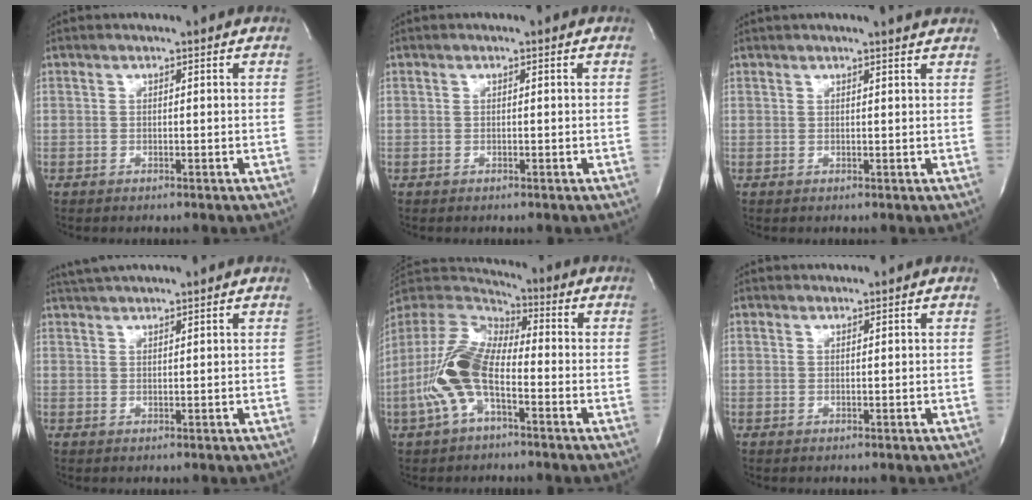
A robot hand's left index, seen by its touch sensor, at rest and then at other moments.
{"total": 0.0}
{"total": 5.4, "force": [5.0, -0.3, 1.9], "torque": [-0.026, 0.015, 0.049]}
{"total": 4.8, "force": [4.5, -0.6, 1.7], "torque": [-0.030, 0.029, 0.079]}
{"total": 11.8, "force": [-3.7, 4.9, 10.1], "torque": [-0.244, 0.009, -0.076]}
{"total": 0.8, "force": [0.8, -0.2, -0.2], "torque": [-0.008, -0.001, 0.019]}